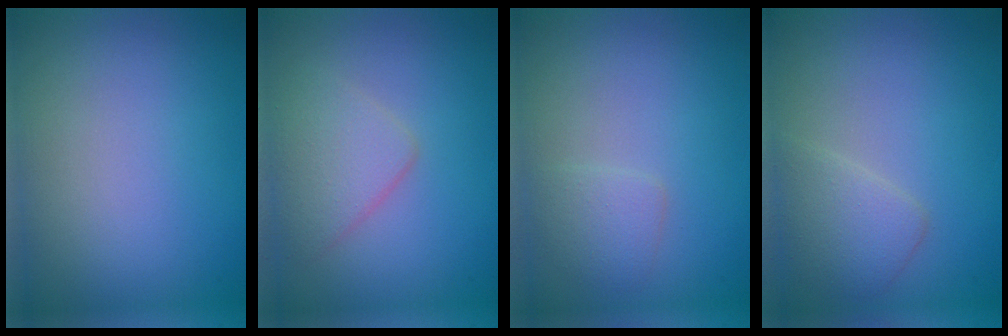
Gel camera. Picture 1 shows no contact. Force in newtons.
{"total": 2.7, "press": 2.7, "slide": 0.2}
{"total": 1.5, "press": 1.5, "slide": 0.1}
{"total": 2.5, "press": 2.5, "slide": 0.2}